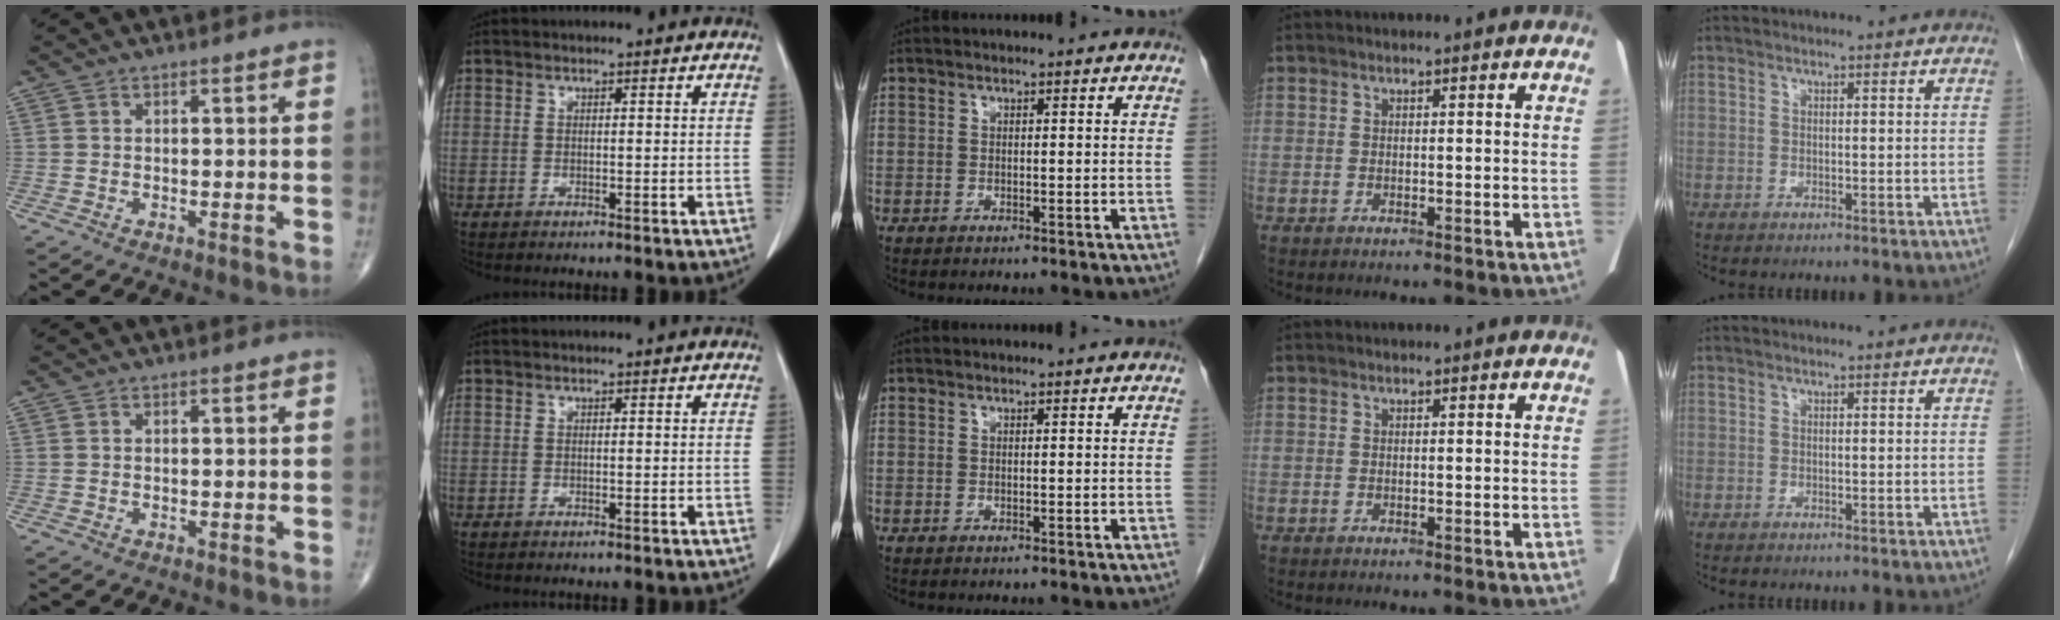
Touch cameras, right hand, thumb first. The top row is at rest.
{}